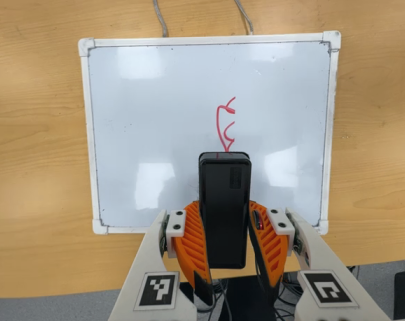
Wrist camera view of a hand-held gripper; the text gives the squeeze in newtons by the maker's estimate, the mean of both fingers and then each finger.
{"total": 7.5, "left": 5.8, "right": 9.2}